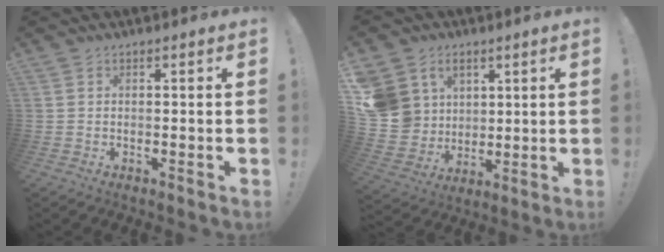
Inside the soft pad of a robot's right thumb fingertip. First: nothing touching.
{"total": 12.0, "force": [4.1, 10.7, 3.3], "torque": [-0.062, -0.022, 0.093]}